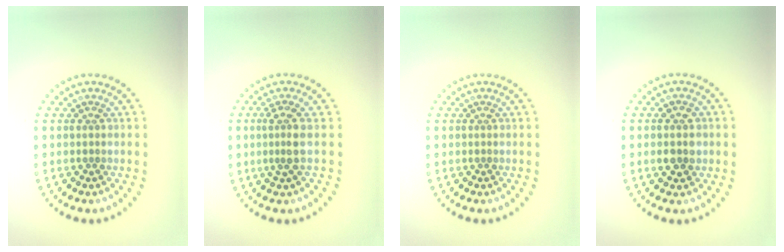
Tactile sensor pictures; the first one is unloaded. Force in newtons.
{"total": 2.3, "press": 1.7, "slide": 1.5}
{"total": 0.0}
{"total": 2.8, "press": 2.8, "slide": 0.1}